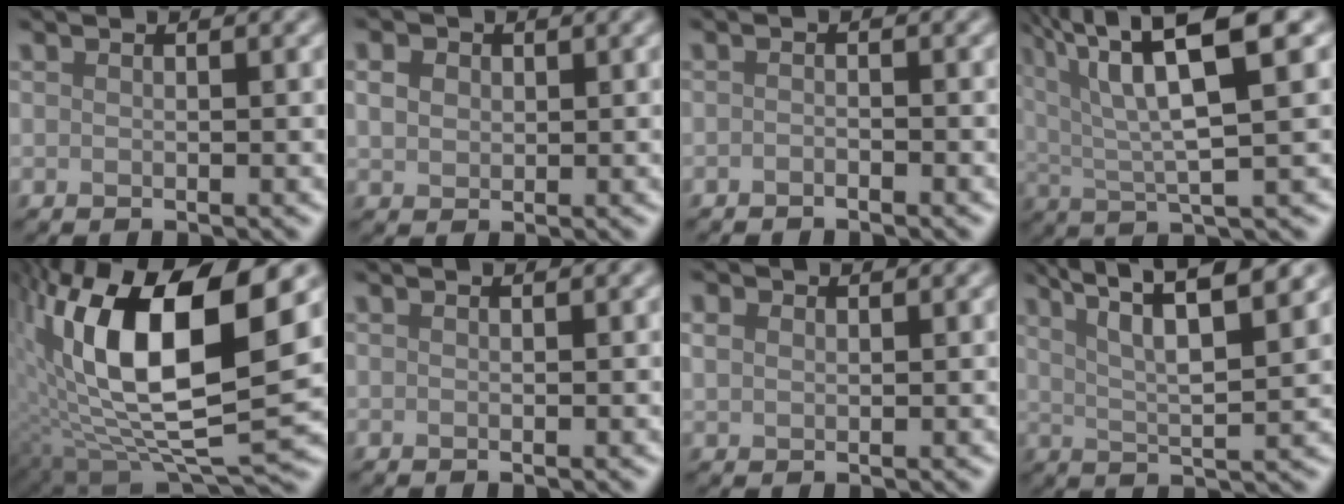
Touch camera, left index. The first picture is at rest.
{"total": 1.9, "force": [0.6, 1.5, 0.9], "torque": [-0.019, 0.001, 0.010]}
{"total": 0.8, "force": [-0.7, 0.1, 0.4], "torque": [-0.007, 0.000, -0.013]}
{"total": 9.7, "force": [4.9, 2.2, 8.1], "torque": [-0.131, 0.021, 0.084]}
{"total": 16.0, "force": [2.9, 6.3, 14.4], "torque": [-0.270, 0.003, 0.048]}
{"total": 0.0}
{"total": 1.2, "force": [0.7, 0.9, 0.5], "torque": [-0.012, 0.002, 0.014]}
{"total": 8.9, "force": [5.5, 2.2, 6.6], "torque": [-0.086, 0.021, 0.060]}